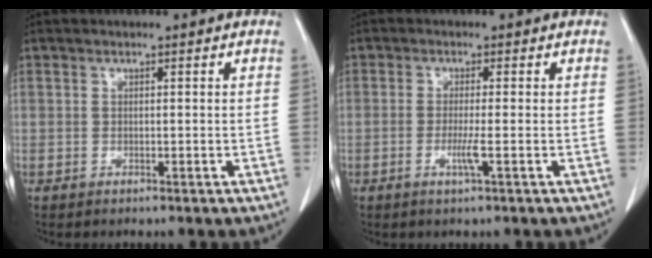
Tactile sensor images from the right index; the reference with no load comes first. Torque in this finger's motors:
{"motor_torque": [-0.06, 0.15, 0.01, 0.04]}